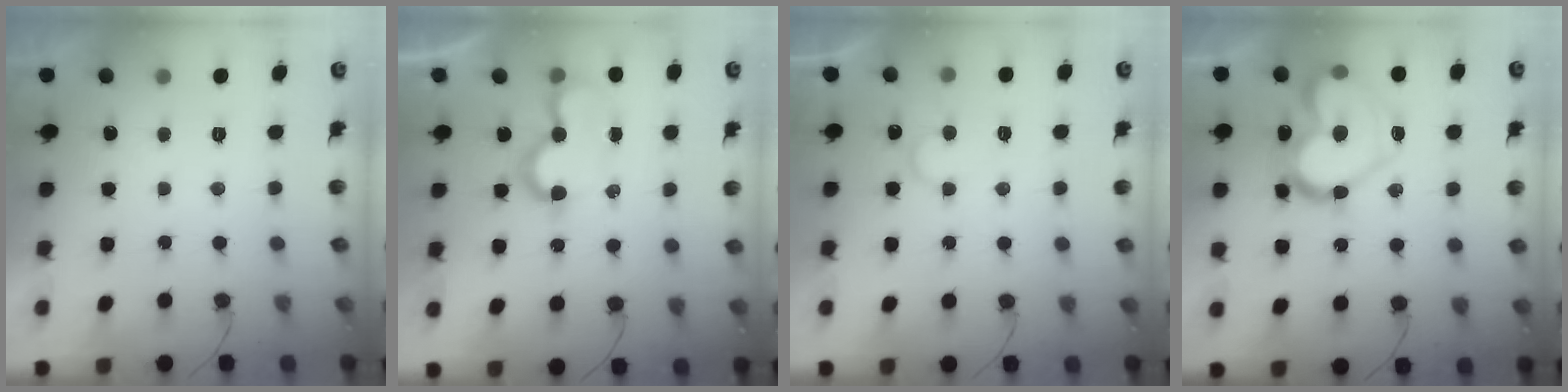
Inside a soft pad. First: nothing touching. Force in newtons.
{"total": 8.2, "press": 8.2, "slide": 0.4}
{"total": 8.4, "press": 8.4, "slide": 0.7}
{"total": 19.7, "press": 19.7, "slide": 1.5}